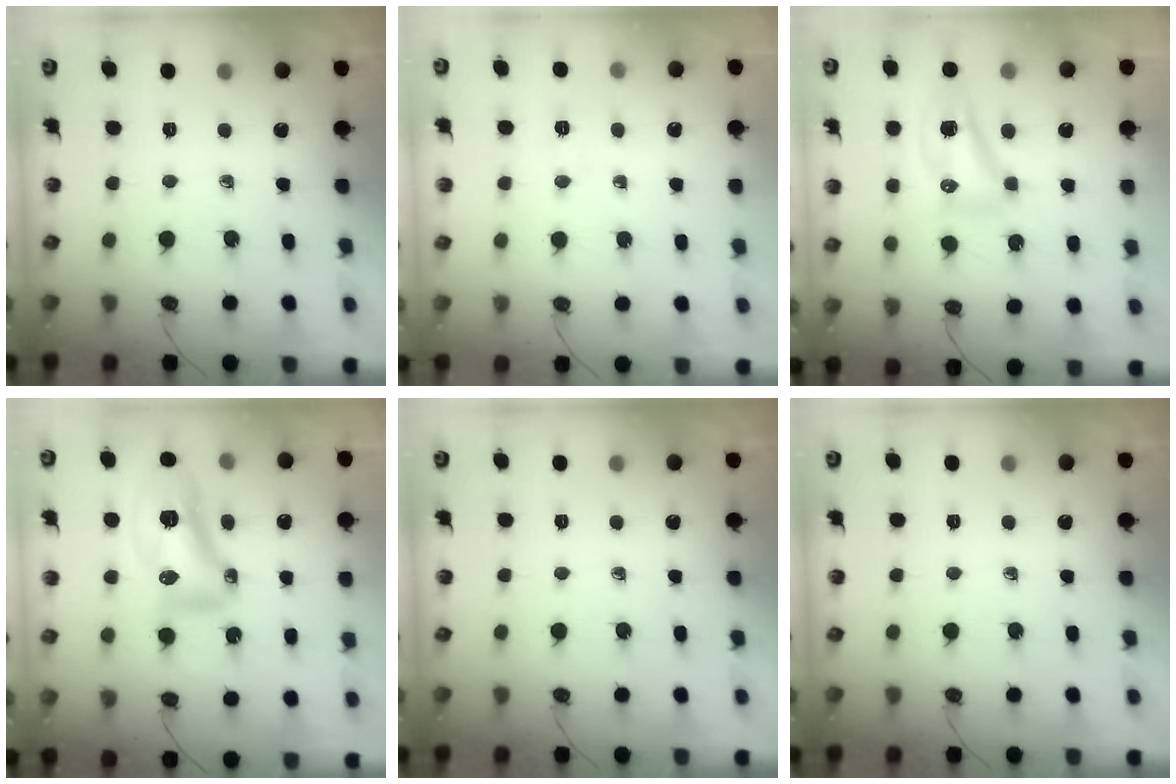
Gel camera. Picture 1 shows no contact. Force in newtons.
{"total": 4.0, "press": 3.5, "slide": 2.1}
{"total": 8.5, "press": 8.4, "slide": 1.1}
{"total": 16.5, "press": 16.4, "slide": 1.7}
{"total": 0.0}
{"total": 0.0}